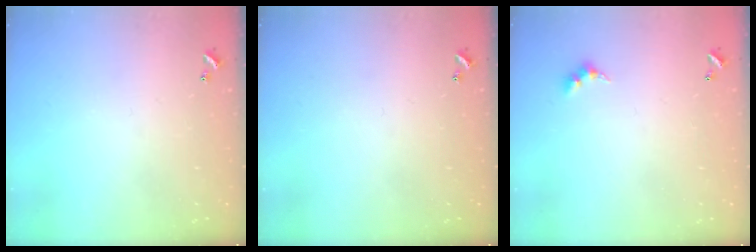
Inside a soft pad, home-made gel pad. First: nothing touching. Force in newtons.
{"total": 0.0}
{"total": 3.0, "press": 2.9, "slide": 0.5}